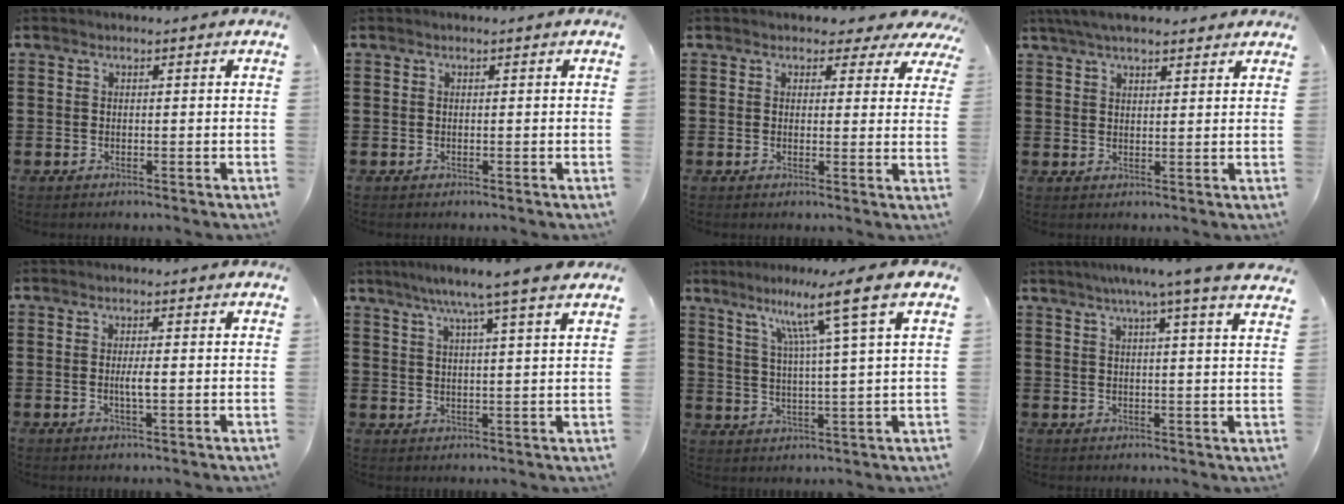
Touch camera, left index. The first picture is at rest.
{"total": 0.0}
{"total": 2.3, "force": [1.6, 1.4, 0.8], "torque": [-0.010, -0.004, 0.023]}
{"total": 4.6, "force": [4.0, 1.0, 2.2], "torque": [-0.052, 0.001, 0.074]}
{"total": 2.3, "force": [-0.2, 0.3, 2.3], "torque": [-0.044, -0.003, -0.004]}
{"total": 6.5, "force": [5.0, -0.7, 4.1], "torque": [-0.094, -0.010, 0.085]}
{"total": 10.1, "force": [5.8, -0.9, 8.2], "torque": [-0.149, -0.019, 0.086]}
{"total": 5.5, "force": [4.1, -0.9, 3.6], "torque": [-0.075, -0.016, 0.066]}